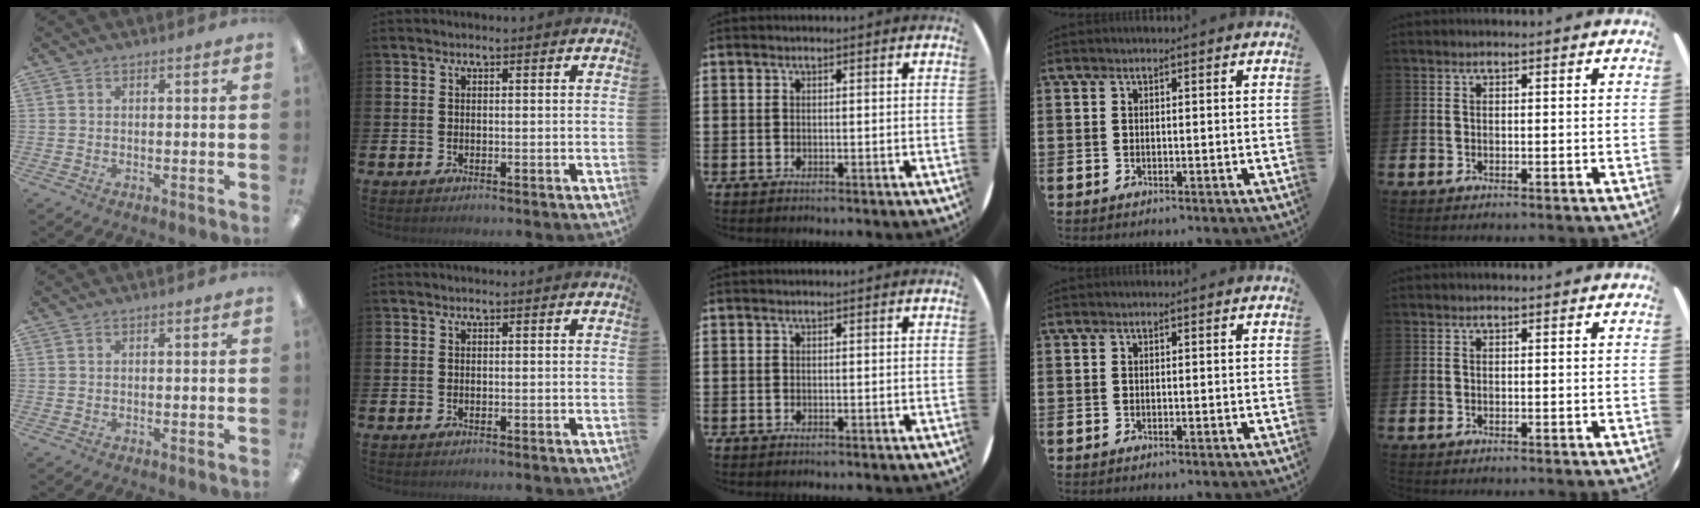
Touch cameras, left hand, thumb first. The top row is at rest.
{}